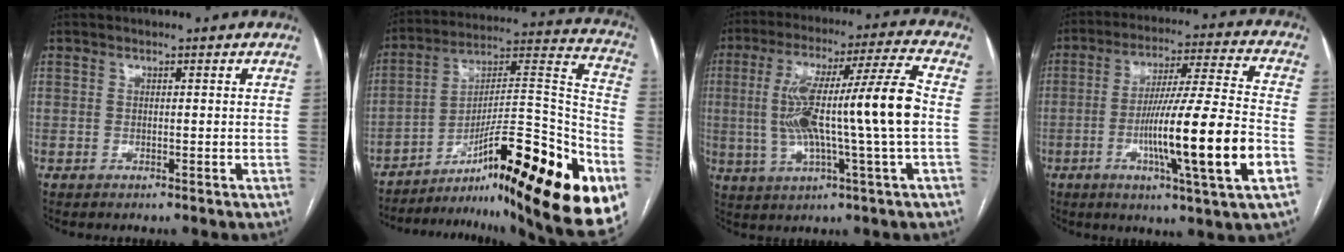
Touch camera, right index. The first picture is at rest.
{"total": 31.8, "force": [-18.1, 3.8, 25.8], "torque": [-0.296, 0.014, -0.271]}
{"total": 16.5, "force": [-0.2, -0.2, 16.5], "torque": [-0.301, 0.021, -0.007]}
{"total": 18.3, "force": [-5.0, -0.6, 17.6], "torque": [-0.290, -0.009, -0.086]}